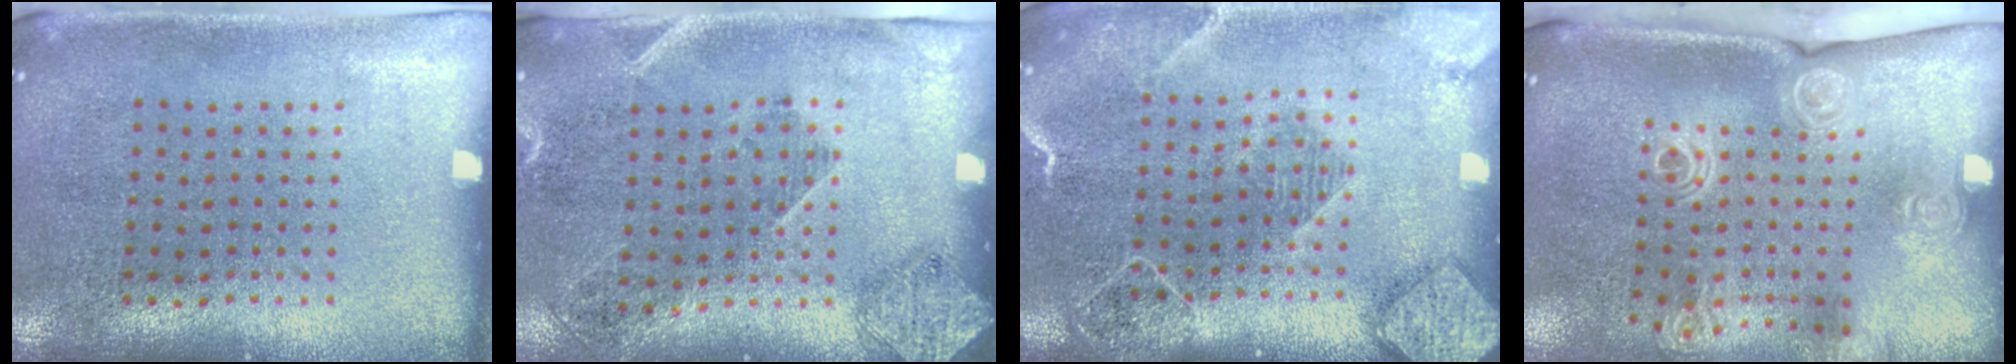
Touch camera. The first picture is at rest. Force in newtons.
{"total": 1.7, "press": 1.3, "slide": 1.1}
{"total": 2.3, "press": 2.0, "slide": 1.1}
{"total": 2.1, "press": 1.6, "slide": 1.3}